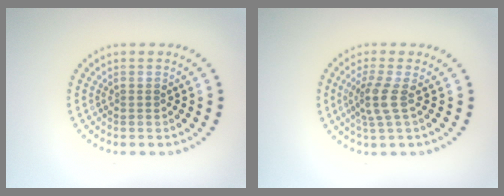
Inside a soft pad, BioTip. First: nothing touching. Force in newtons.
{"total": 2.5, "press": 1.9, "slide": 1.6}